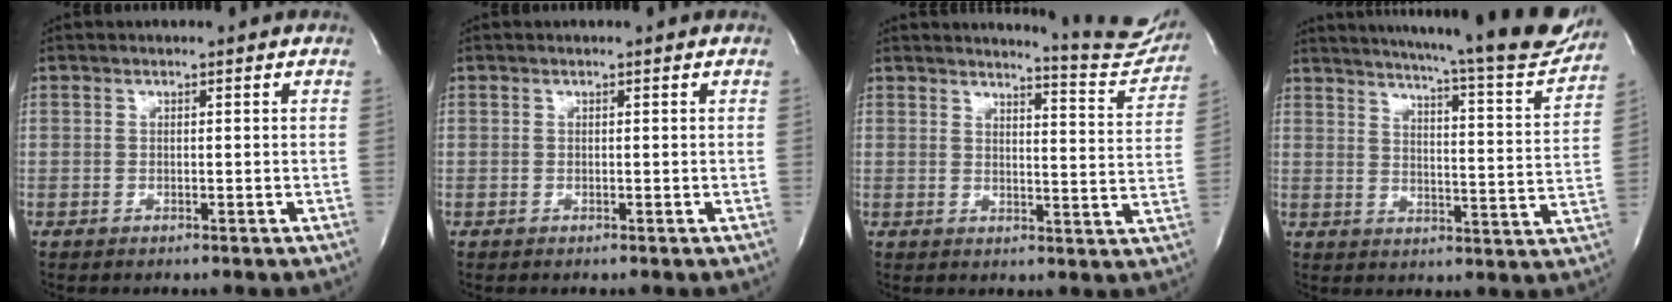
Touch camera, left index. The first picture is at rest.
{"total": 0.0}
{"total": 10.0, "force": [10.0, -0.1, 0.7], "torque": [-0.007, -0.075, 0.103]}
{"total": 23.8, "force": [21.4, 1.2, 10.4], "torque": [-0.161, -0.072, 0.260]}